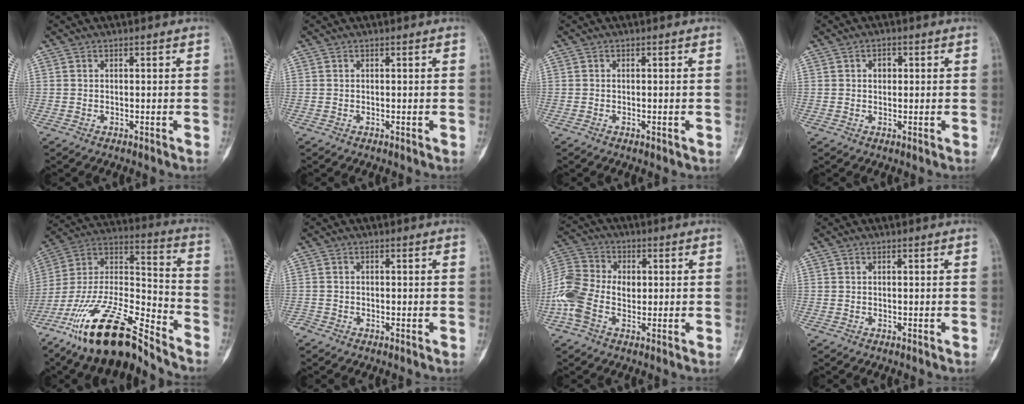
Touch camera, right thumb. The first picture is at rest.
{"total": 0.0}
{"total": 1.0, "force": [-0.4, 0.5, 0.8], "torque": [-0.013, 0.001, -0.005]}
{"total": 2.0, "force": [0.3, 1.6, 1.2], "torque": [-0.009, 0.004, 0.003]}
{"total": 22.0, "force": [-16.7, 6.2, 12.8], "torque": [-0.252, 0.081, -0.308]}
{"total": 1.0, "force": [-0.9, 0.5, -0.1], "torque": [0.003, 0.000, -0.022]}
{"total": 11.2, "force": [-1.2, 7.7, 8.0], "torque": [-0.163, 0.029, -0.030]}
{"total": 0.0}